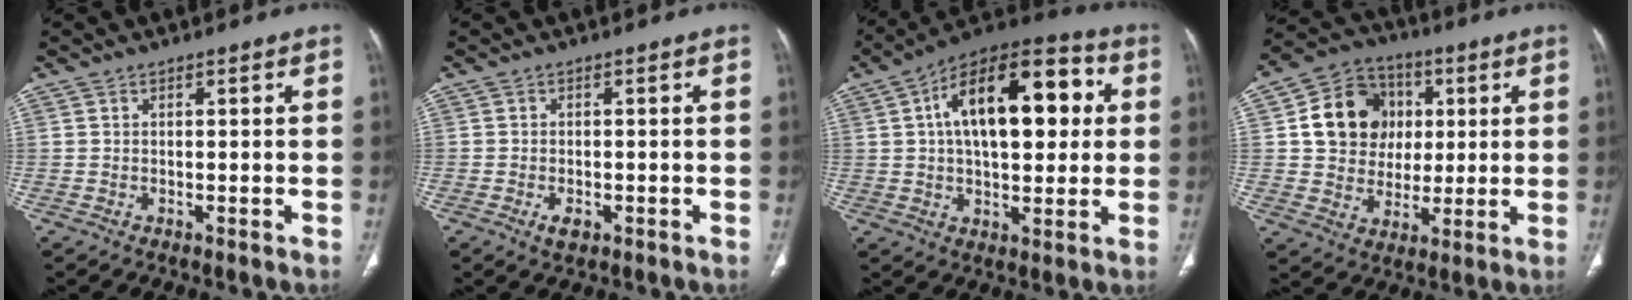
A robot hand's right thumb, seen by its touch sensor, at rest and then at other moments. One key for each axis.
{"total": 2.5, "fx": -1.1, "fy": 1.4, "fz": 1.8, "tx": -0.031, "ty": 0.000, "tz": -0.015}
{"total": 21.6, "fx": 4.4, "fy": 11.0, "fz": 18.1, "tx": -0.250, "ty": 0.024, "tz": 0.058}
{"total": 14.5, "fx": 2.9, "fy": 12.6, "fz": 6.7, "tx": -0.081, "ty": 0.007, "tz": 0.051}